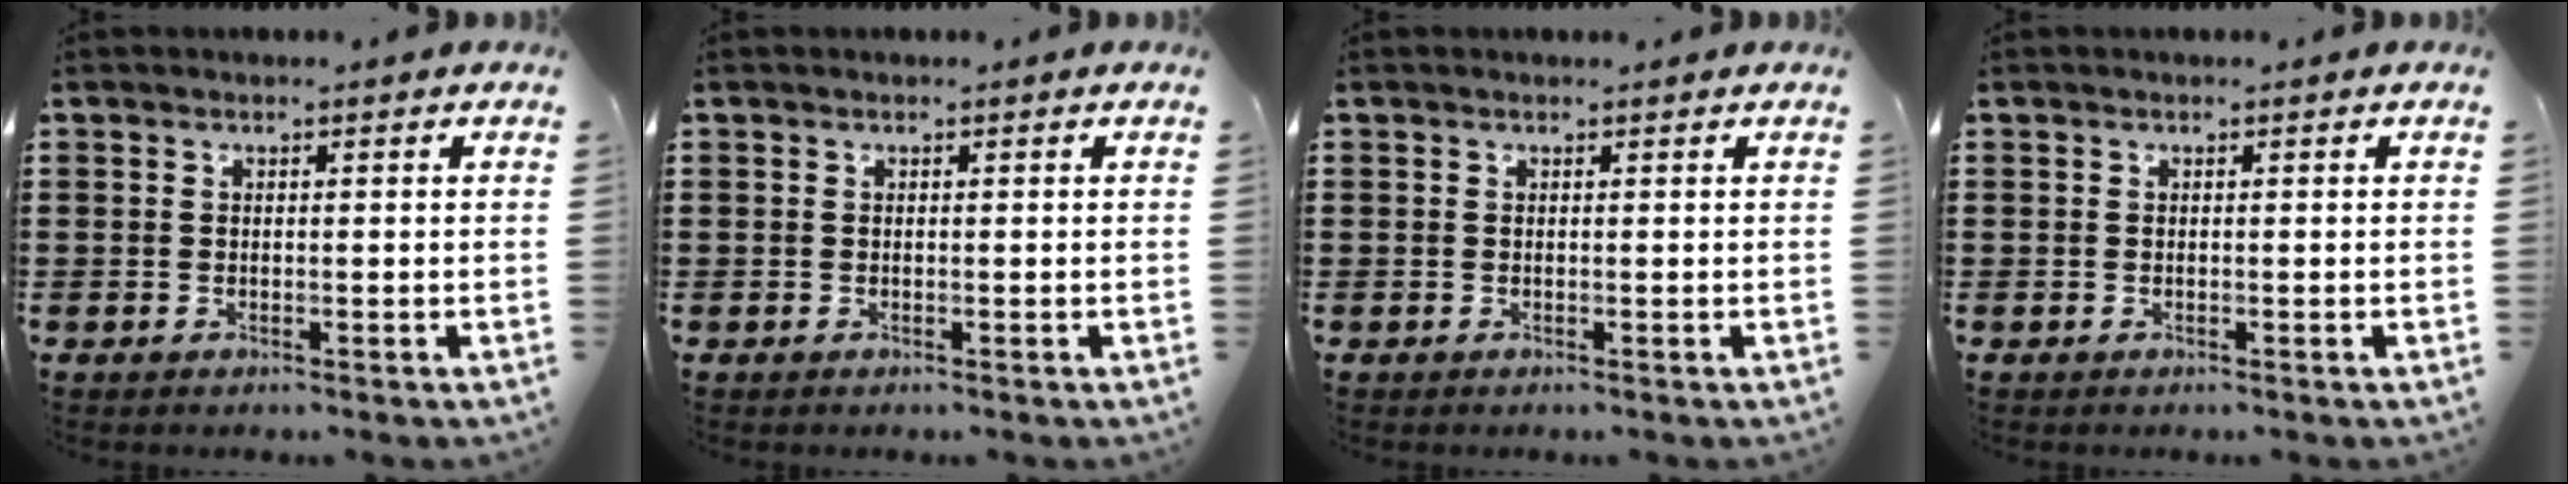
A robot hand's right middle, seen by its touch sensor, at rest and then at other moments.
{"total": 0.0}
{"total": 0.0}
{"total": 0.0}